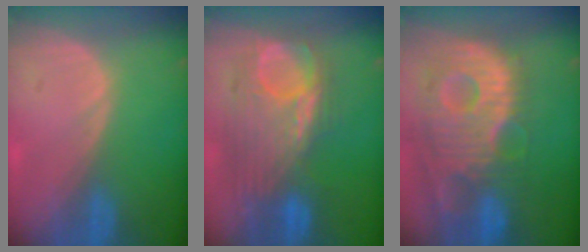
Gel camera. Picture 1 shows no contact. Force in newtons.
{"total": 9.9, "press": 9.6, "slide": 2.5}
{"total": 13.5, "press": 11.7, "slide": 6.7}